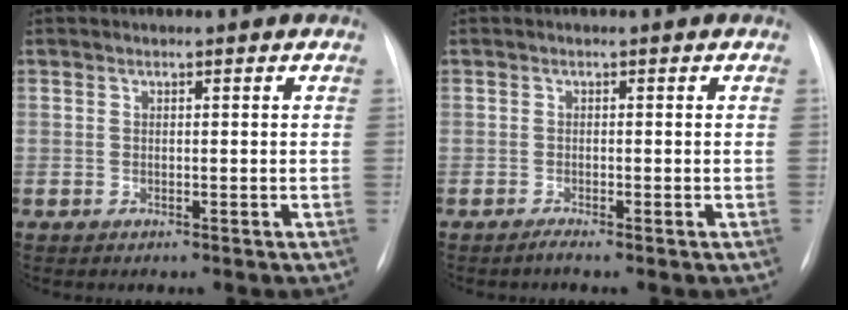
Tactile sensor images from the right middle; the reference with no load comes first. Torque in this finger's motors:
{"motor_torque": [0.03, 0.00, 0.00, 0.00]}